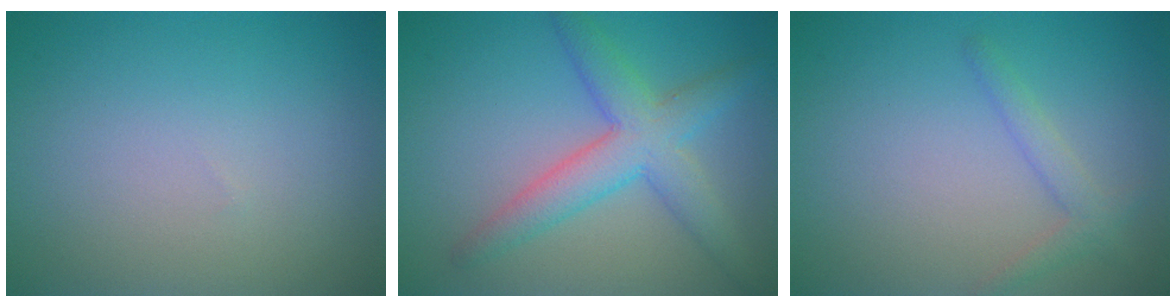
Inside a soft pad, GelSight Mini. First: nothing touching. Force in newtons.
{"total": 5.0, "press": 5.0, "slide": 0.2}
{"total": 1.8, "press": 1.7, "slide": 0.1}